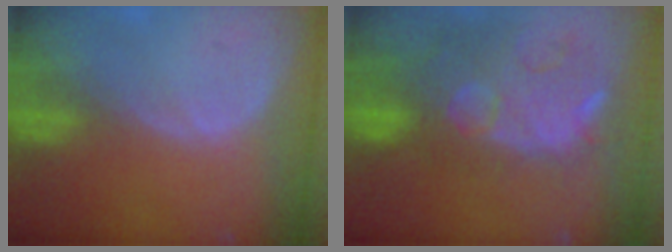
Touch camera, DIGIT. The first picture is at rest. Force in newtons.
{"total": 12.2, "press": 11.0, "slide": 5.4}